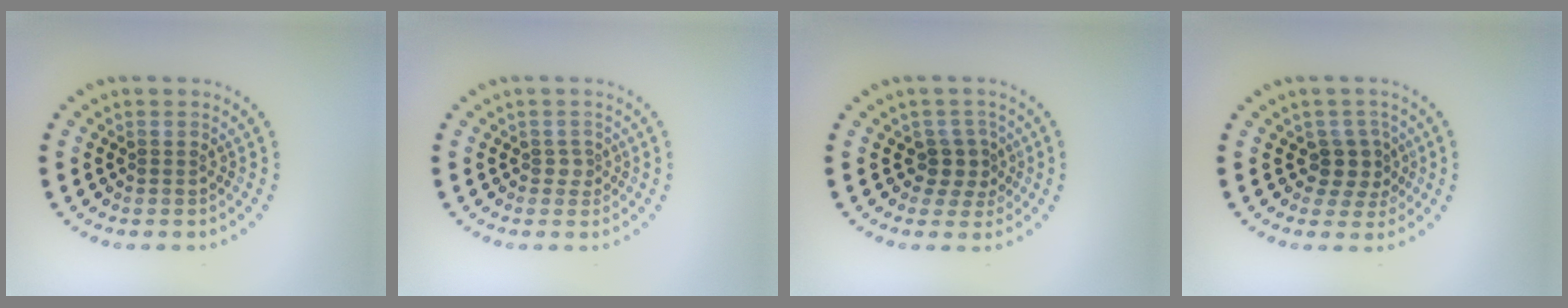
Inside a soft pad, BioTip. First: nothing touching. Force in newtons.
{"total": 1.1, "press": 0.8, "slide": 0.7}
{"total": 2.2, "press": 1.8, "slide": 1.3}
{"total": 2.7, "press": 2.2, "slide": 1.6}